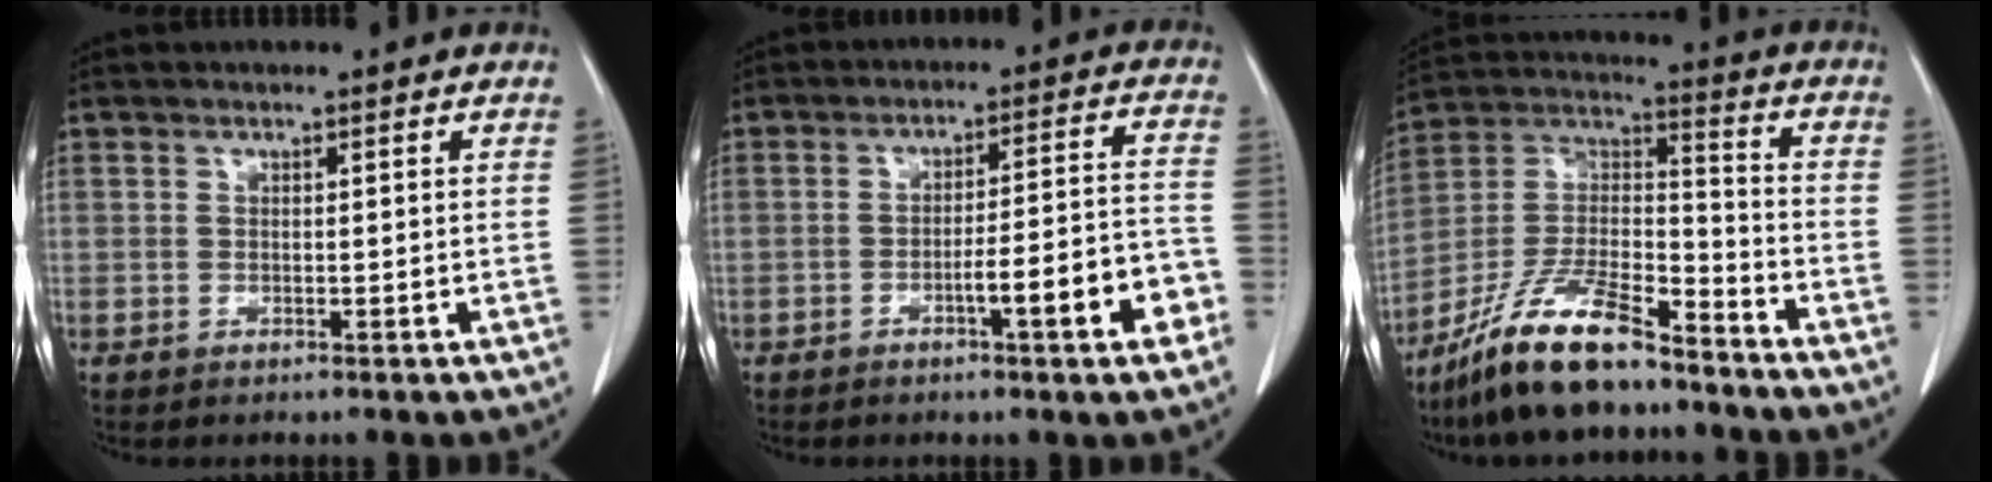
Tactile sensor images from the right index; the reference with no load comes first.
{"total": 9.7, "force": [-4.3, 0.8, 8.7], "torque": [-0.116, 0.022, -0.055]}
{"total": 16.0, "force": [-12.2, 3.6, 9.7], "torque": [-0.198, 0.006, -0.223]}